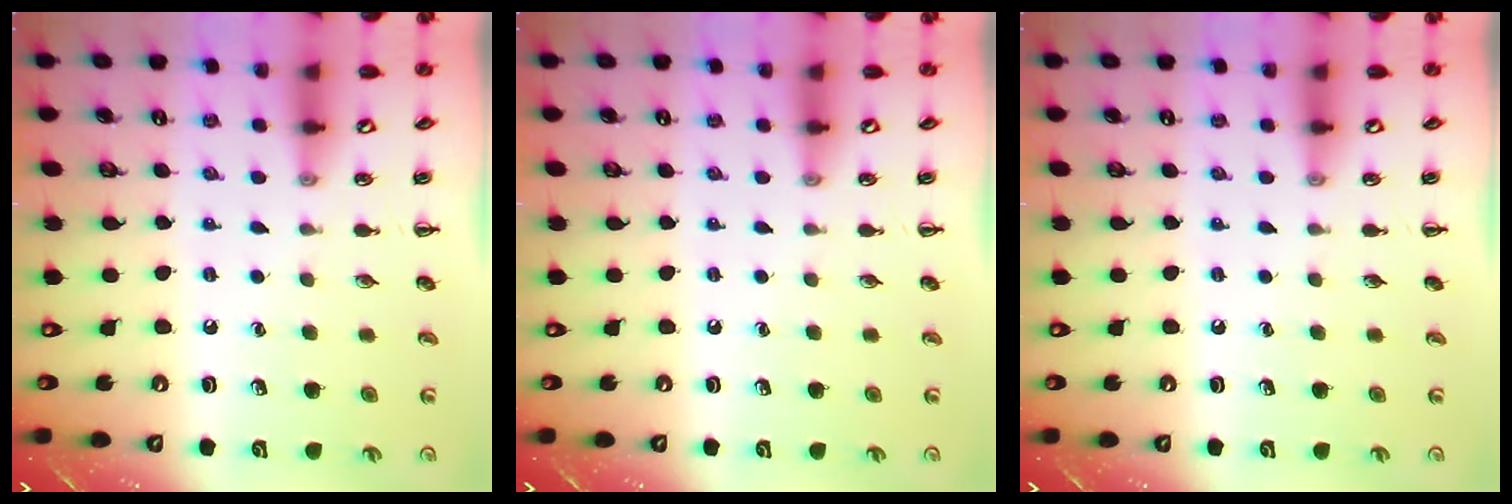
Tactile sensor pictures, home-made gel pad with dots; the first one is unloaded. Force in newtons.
{"total": 0.0}
{"total": 0.0}